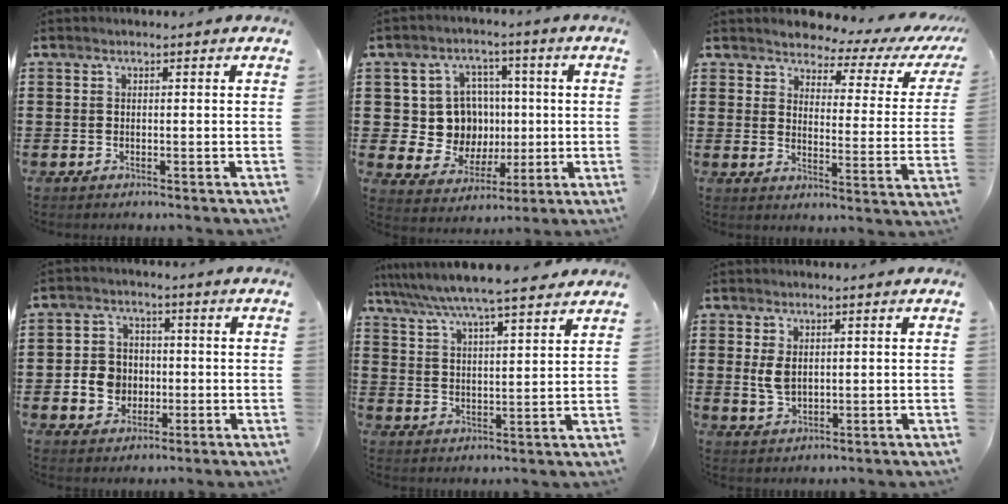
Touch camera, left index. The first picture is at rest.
{"total": 9.5, "force": [1.2, 8.8, 3.3], "torque": [-0.069, 0.005, 0.032]}
{"total": 3.7, "force": [3.4, 1.0, 1.0], "torque": [-0.037, -0.030, 0.052]}
{"total": 5.3, "force": [-0.8, 4.8, 1.9], "torque": [-0.050, 0.013, -0.015]}
{"total": 6.6, "force": [5.9, -0.1, 2.9], "torque": [-0.081, -0.029, 0.101]}
{"total": 3.6, "force": [0.7, 2.2, 2.8], "torque": [-0.066, 0.003, 0.010]}